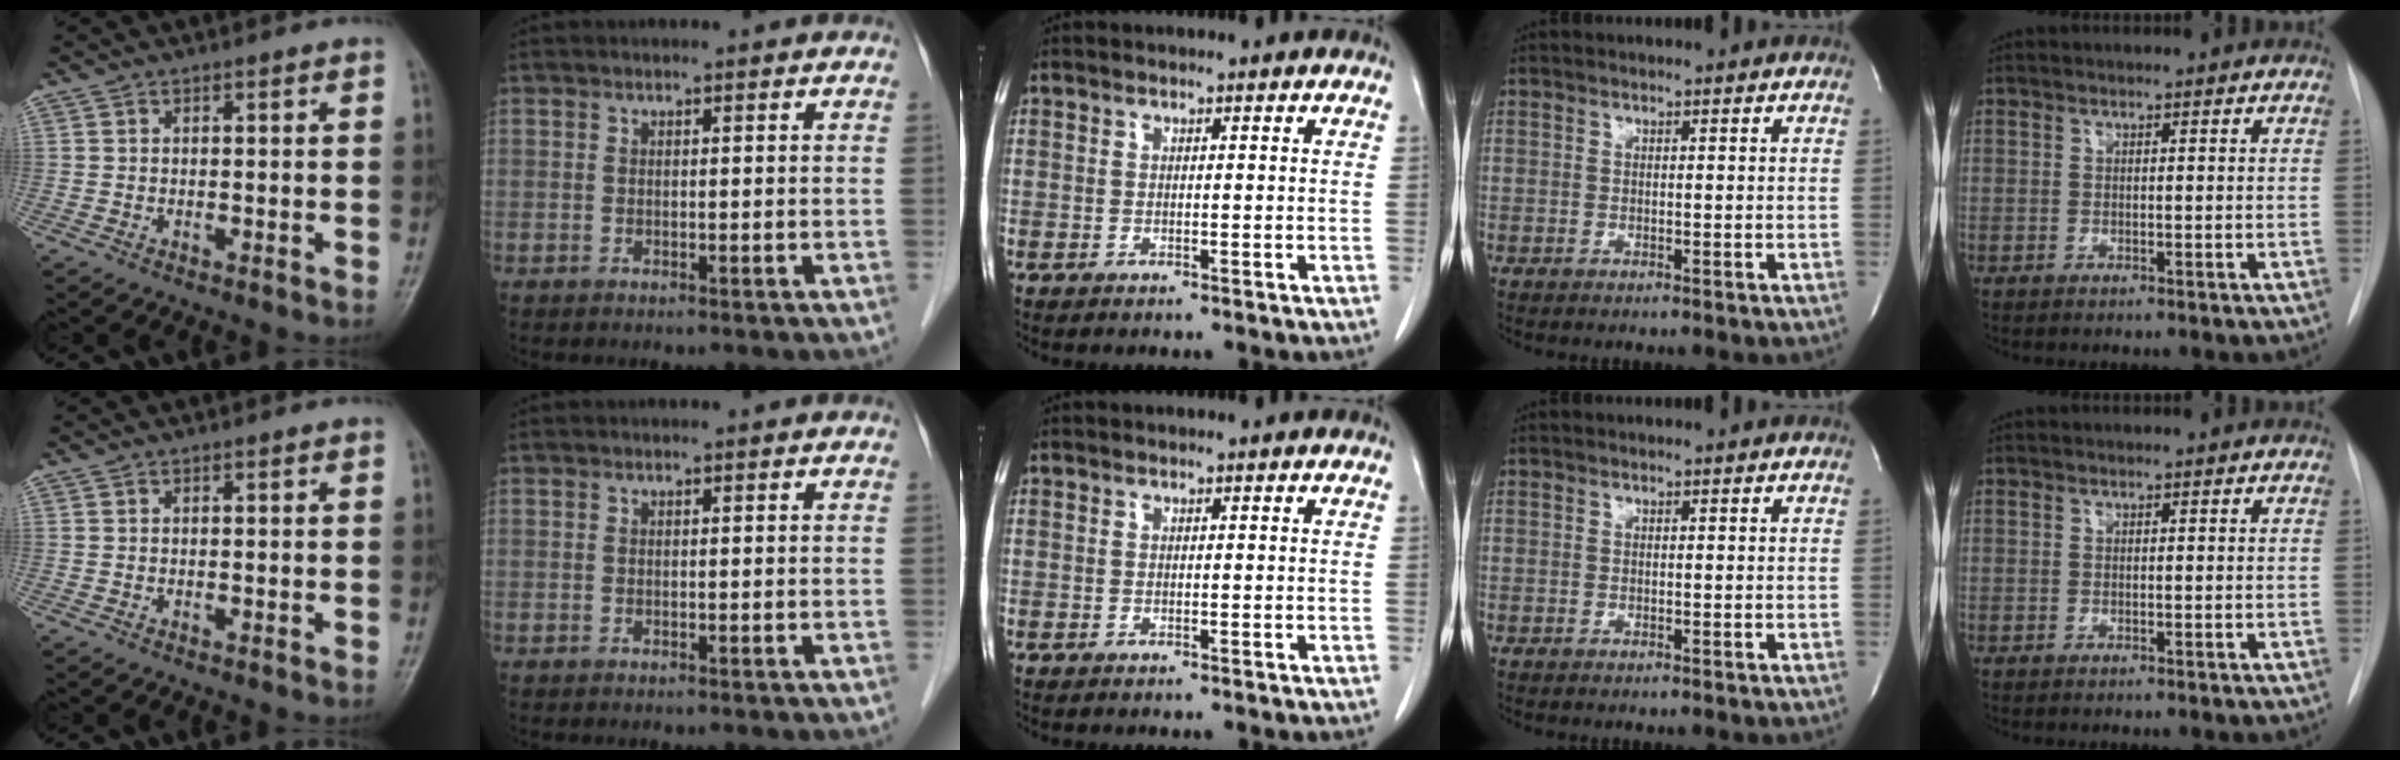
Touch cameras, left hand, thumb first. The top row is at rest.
{}